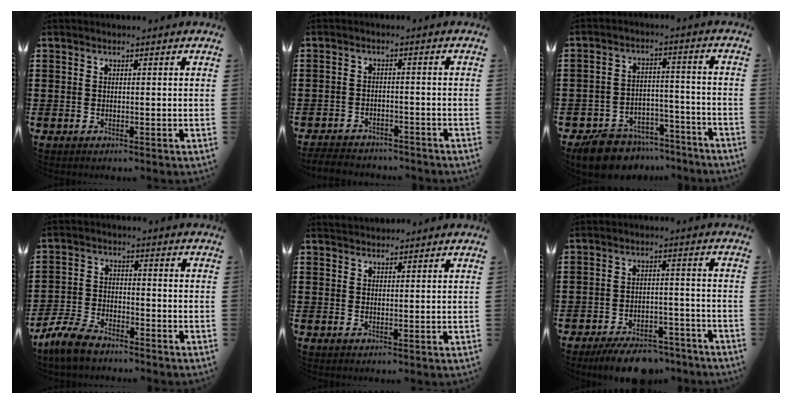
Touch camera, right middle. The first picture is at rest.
{"total": 3.3, "force": [-3.3, 0.4, 0.1], "torque": [-0.007, -0.003, -0.069]}
{"total": 7.8, "force": [-7.4, 2.0, 1.3], "torque": [-0.032, 0.023, -0.146]}
{"total": 6.2, "force": [-5.6, 1.4, 2.3], "torque": [-0.070, 0.000, -0.113]}
{"total": 1.5, "force": [1.4, 0.4, -0.1], "torque": [-0.002, 0.003, 0.029]}
{"total": 6.5, "force": [-6.1, 1.2, 1.9], "torque": [-0.023, 0.014, -0.111]}